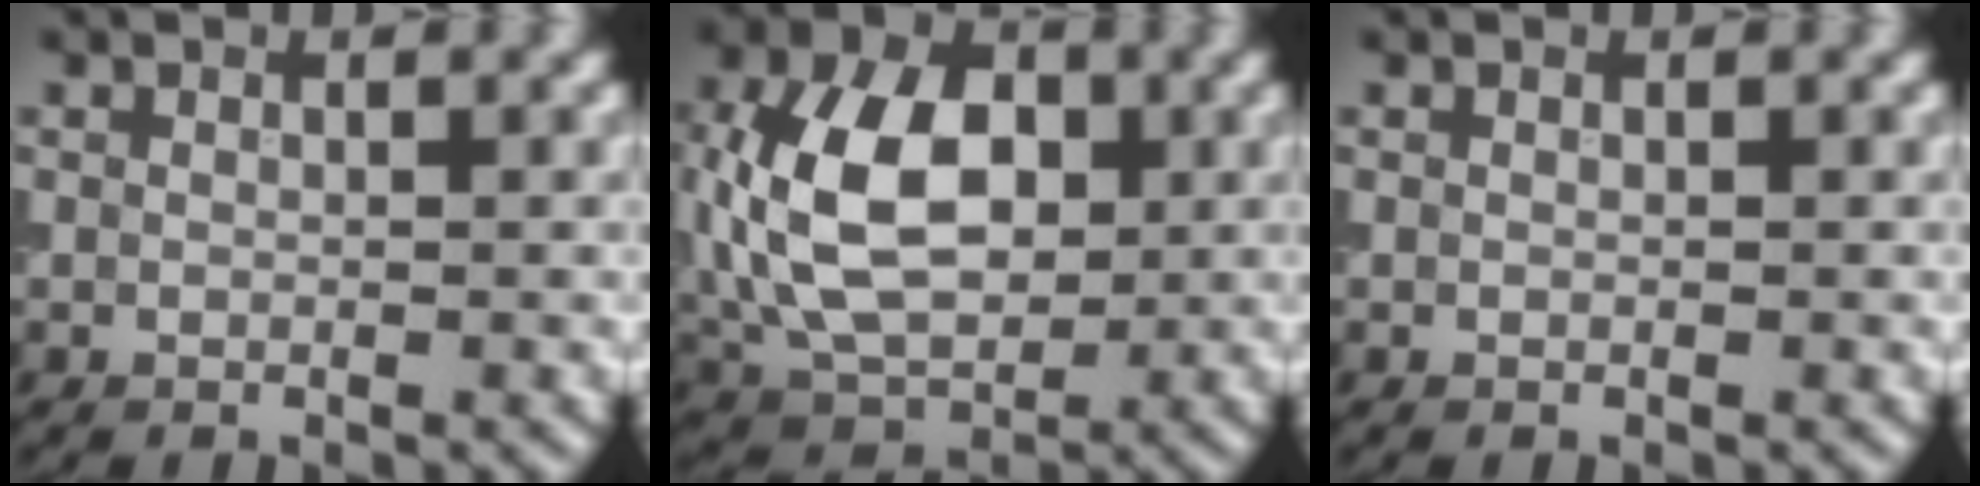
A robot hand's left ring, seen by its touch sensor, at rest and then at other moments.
{"total": 10.6, "force": [0.6, 6.9, 8.0], "torque": [-0.168, 0.009, 0.006]}
{"total": 0.0}